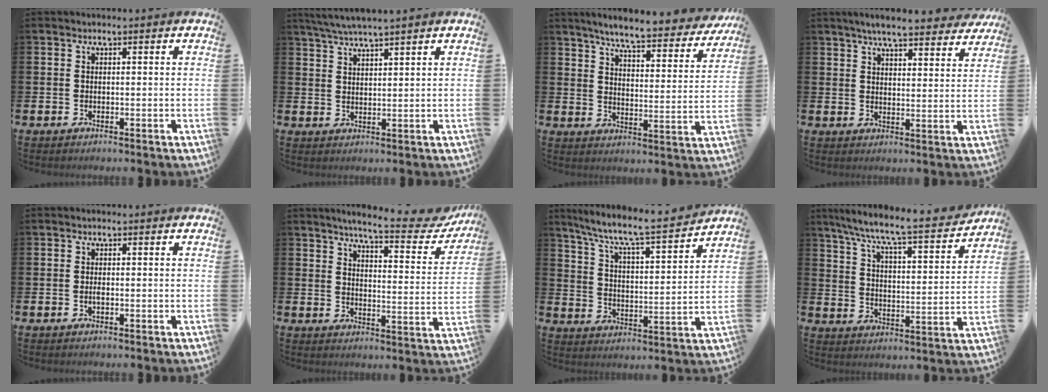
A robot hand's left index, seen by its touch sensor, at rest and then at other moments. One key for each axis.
{"total": 4.3, "fx": 4.1, "fy": -0.3, "fz": 1.4, "tx": -0.042, "ty": -0.011, "tz": 0.074}
{"total": 6.8, "fx": 6.2, "fy": 0.4, "fz": 2.6, "tx": -0.073, "ty": -0.044, "tz": 0.103}
{"total": 6.3, "fx": 5.9, "fy": 0.7, "fz": 2.1, "tx": -0.041, "ty": -0.031, "tz": 0.101}
{"total": 0.7, "fx": -0.1, "fy": 0.2, "fz": 0.6, "tx": -0.014, "ty": -0.002, "tz": -0.002}
{"total": 6.5, "fx": 5.9, "fy": 0.6, "fz": 2.5, "tx": -0.051, "ty": -0.046, "tz": 0.093}
{"total": 8.2, "fx": 7.5, "fy": 0.6, "fz": 3.2, "tx": -0.094, "ty": -0.058, "tz": 0.124}
{"total": 8.1, "fx": 7.4, "fy": 0.5, "fz": 3.2, "tx": -0.088, "ty": -0.059, "tz": 0.121}